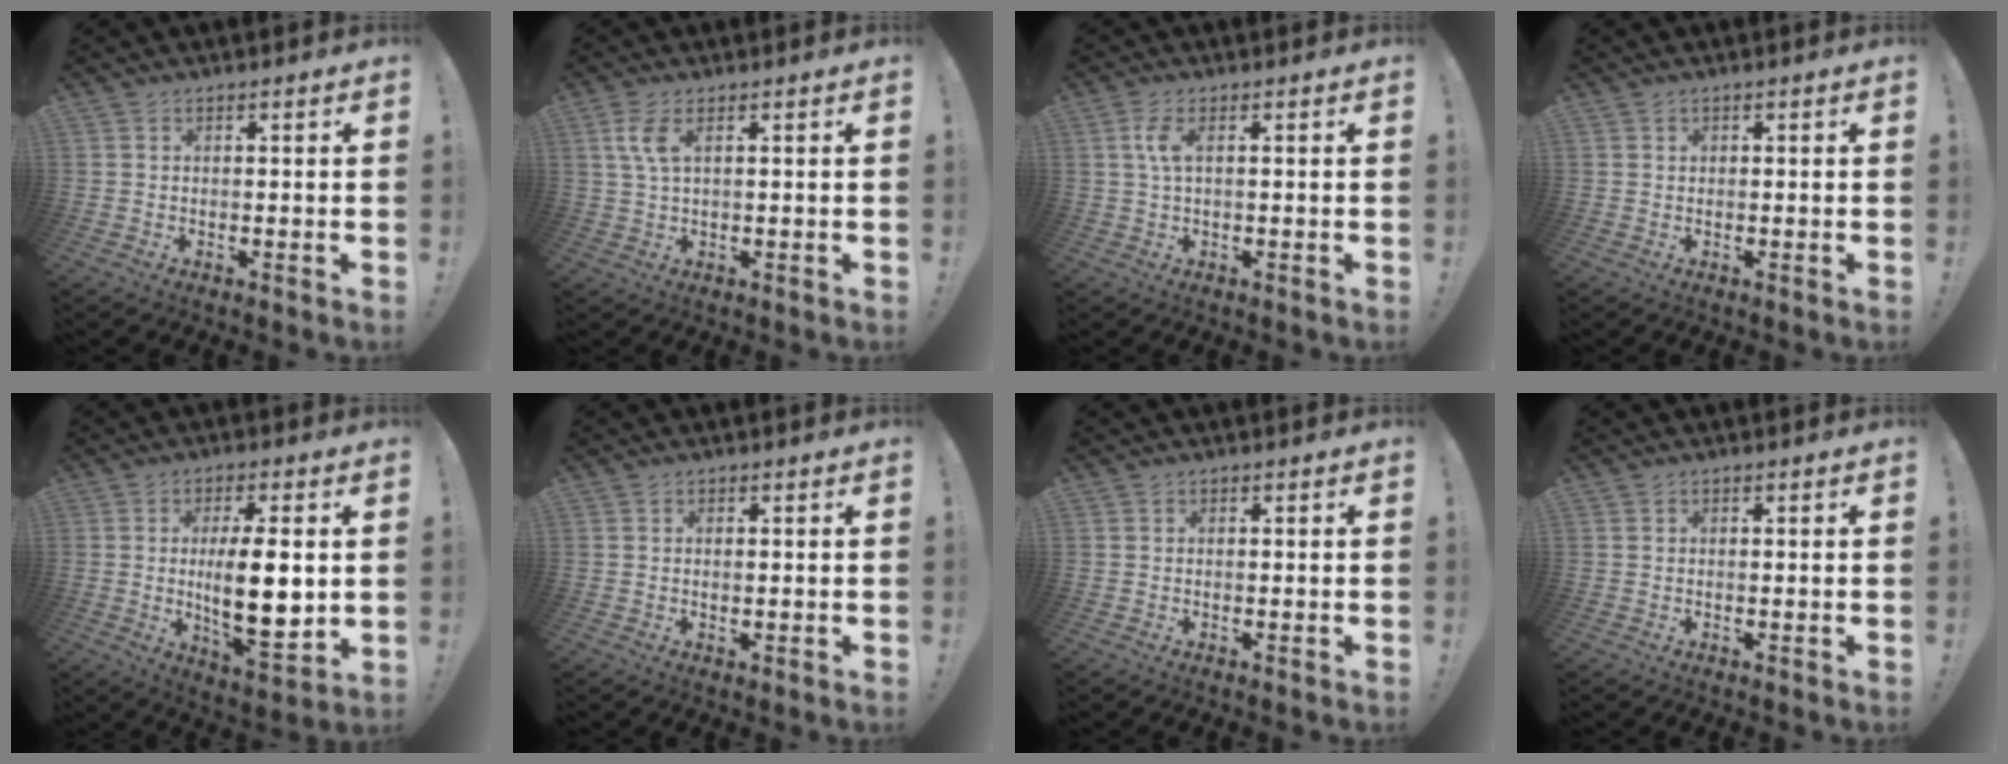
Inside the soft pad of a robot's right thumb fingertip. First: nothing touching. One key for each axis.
{"total": 5.2, "fx": 1.9, "fy": 1.9, "fz": 4.4, "tx": -0.093, "ty": -0.002, "tz": 0.033}
{"total": 4.1, "fx": 1.0, "fy": 1.2, "fz": 3.8, "tx": -0.072, "ty": 0.001, "tz": 0.017}
{"total": 0.6, "fx": 0.4, "fy": 0.5, "fz": 0.0, "tx": 0.002, "ty": -0.001, "tz": 0.007}
{"total": 15.0, "fx": 0.8, "fy": 5.3, "fz": 14.0, "tx": -0.237, "ty": -0.017, "tz": 0.005}
{"total": 0.6, "fx": 0.2, "fy": 0.2, "fz": 0.5, "tx": -0.006, "ty": -0.001, "tz": 0.003}
{"total": 0.0}
{"total": 0.0}